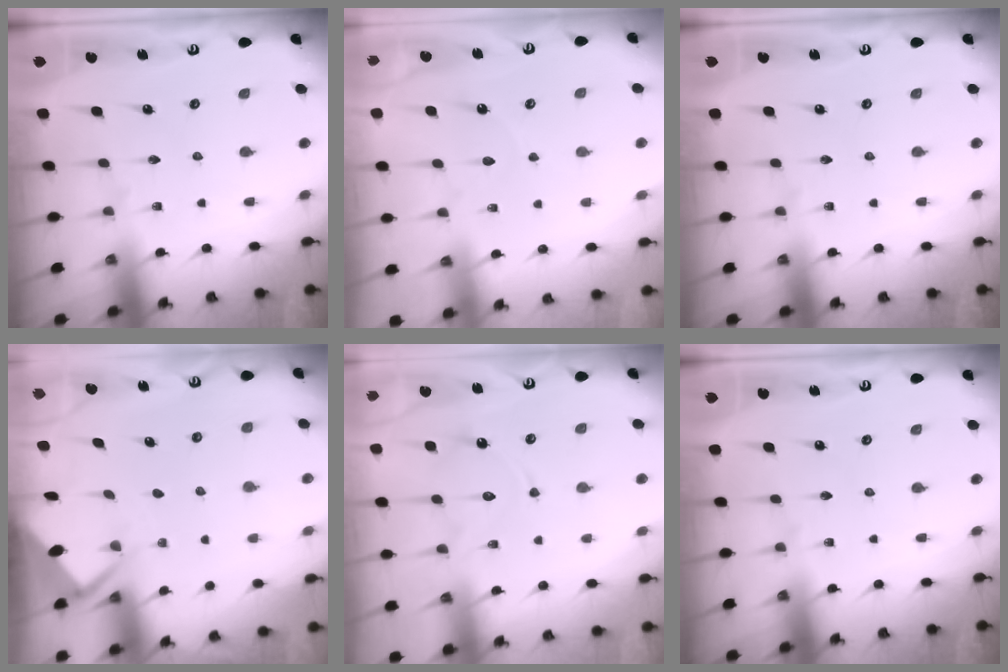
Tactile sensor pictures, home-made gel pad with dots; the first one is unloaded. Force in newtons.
{"total": 3.7, "press": 3.7, "slide": 0.4}
{"total": 0.0}
{"total": 2.7, "press": 2.7, "slide": 0.3}
{"total": 12.1, "press": 12.0, "slide": 1.2}
{"total": 0.0}